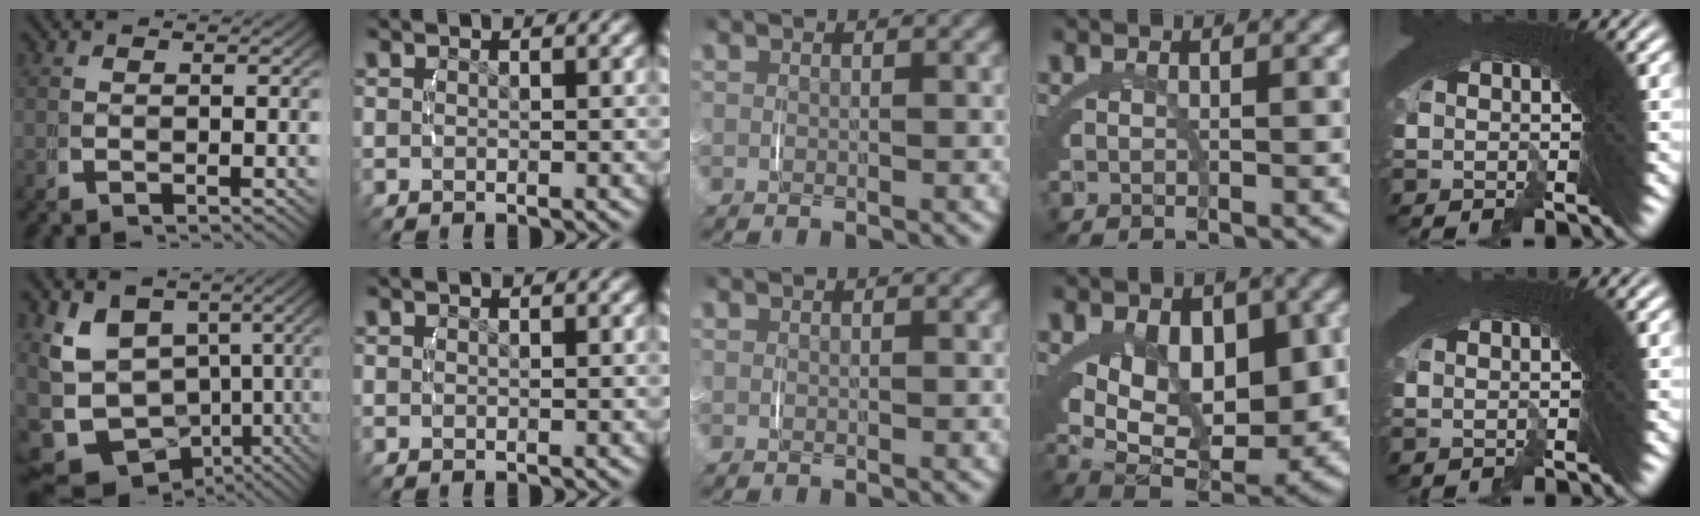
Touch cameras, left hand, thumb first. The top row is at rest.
{"thumb": {"total": 13.5, "force": [-2.7, 10.4, 8.2], "torque": [-0.172, -0.069, -0.016]}, "ring": {"total": 13.1, "force": [-0.6, 9.0, 9.5], "torque": [-0.163, -0.044, 0.012]}, "little": {"total": 1.1, "force": [0.5, 0.7, 0.8], "torque": [-0.015, 0.006, 0.007]}}